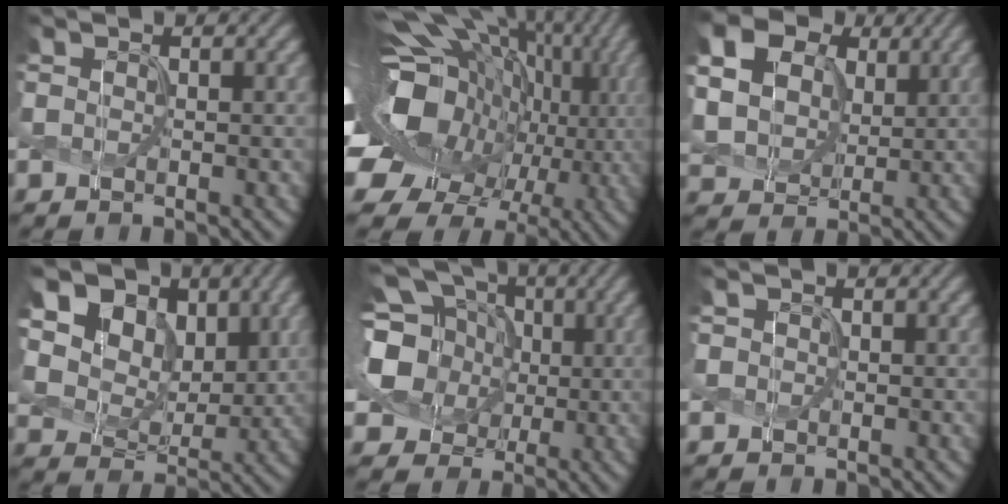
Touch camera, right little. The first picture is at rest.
{"total": 19.8, "force": [0.3, 15.1, 12.8], "torque": [-0.223, 0.001, 0.001]}
{"total": 11.1, "force": [4.9, 8.2, 5.6], "torque": [-0.154, 0.024, 0.099]}
{"total": 15.7, "force": [7.3, 11.5, 7.7], "torque": [-0.187, 0.031, 0.145]}
{"total": 10.8, "force": [1.0, 9.2, 5.5], "torque": [-0.121, 0.021, -0.017]}
{"total": 0.9, "force": [0.0, 0.9, 0.1], "torque": [0.003, -0.002, -0.004]}